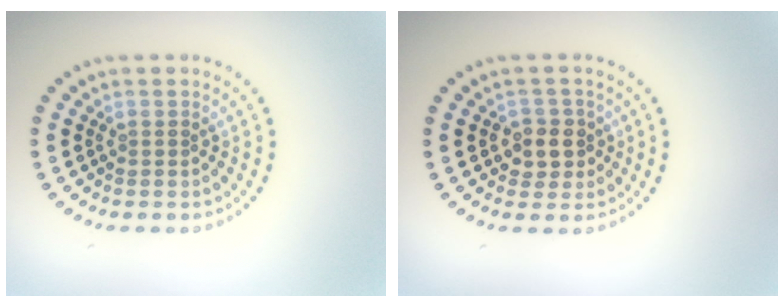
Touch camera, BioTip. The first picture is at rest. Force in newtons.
{"total": 2.5, "press": 2.3, "slide": 1.0}